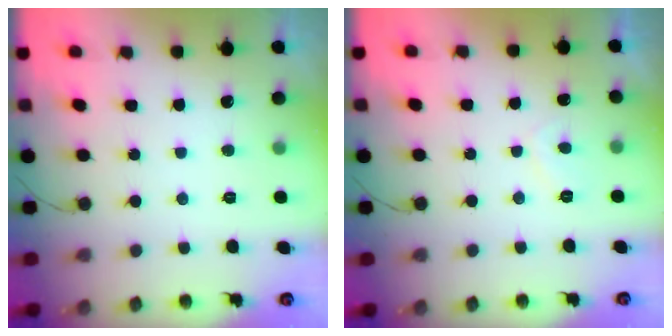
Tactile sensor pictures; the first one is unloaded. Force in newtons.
{"total": 1.3, "press": 1.2, "slide": 0.6}